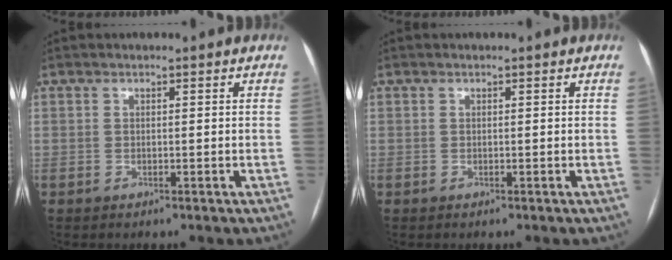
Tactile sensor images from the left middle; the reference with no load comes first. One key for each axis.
{"total": 0.0}